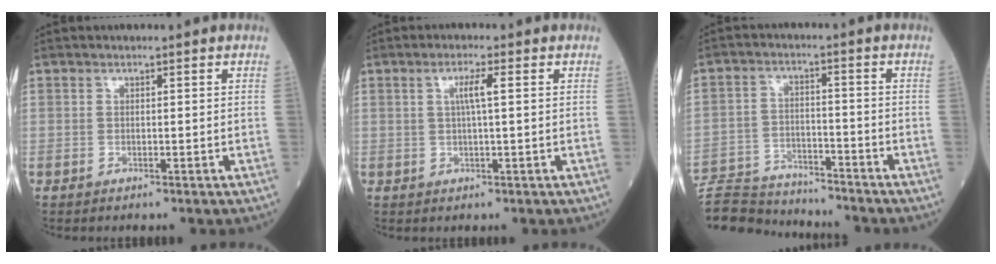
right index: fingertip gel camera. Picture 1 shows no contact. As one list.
[{"total": 2.9, "force": [0.7, -0.1, 2.9], "torque": [-0.055, 0.001, 0.011]}, {"total": 11.7, "force": [-11.4, 1.6, 2.1], "torque": [-0.037, 0.010, -0.192]}]